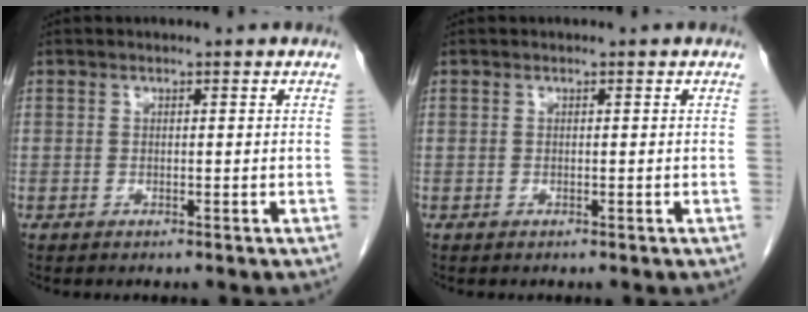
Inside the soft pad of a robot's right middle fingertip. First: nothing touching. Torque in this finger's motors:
{"motor_torque": [-0.01, -0.01, -0.02, -0.01]}